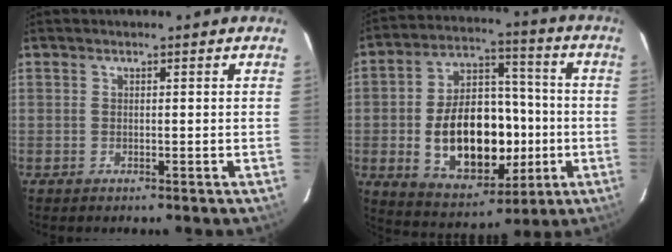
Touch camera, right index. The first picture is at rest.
{"total": 19.5, "force": [-3.3, 12.2, 14.9], "torque": [-0.279, 0.023, -0.030]}